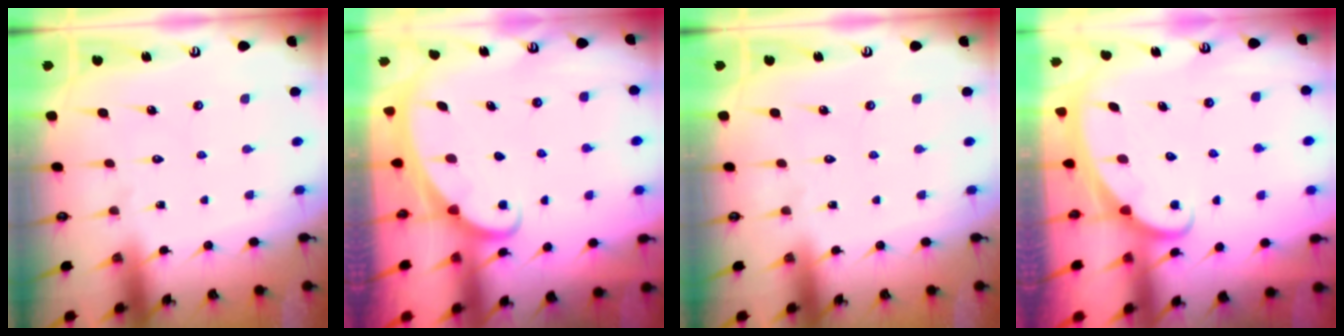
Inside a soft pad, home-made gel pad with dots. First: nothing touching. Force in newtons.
{"total": 1.5, "press": 1.5, "slide": 0.1}
{"total": 0.0}
{"total": 2.1, "press": 2.1, "slide": 0.2}